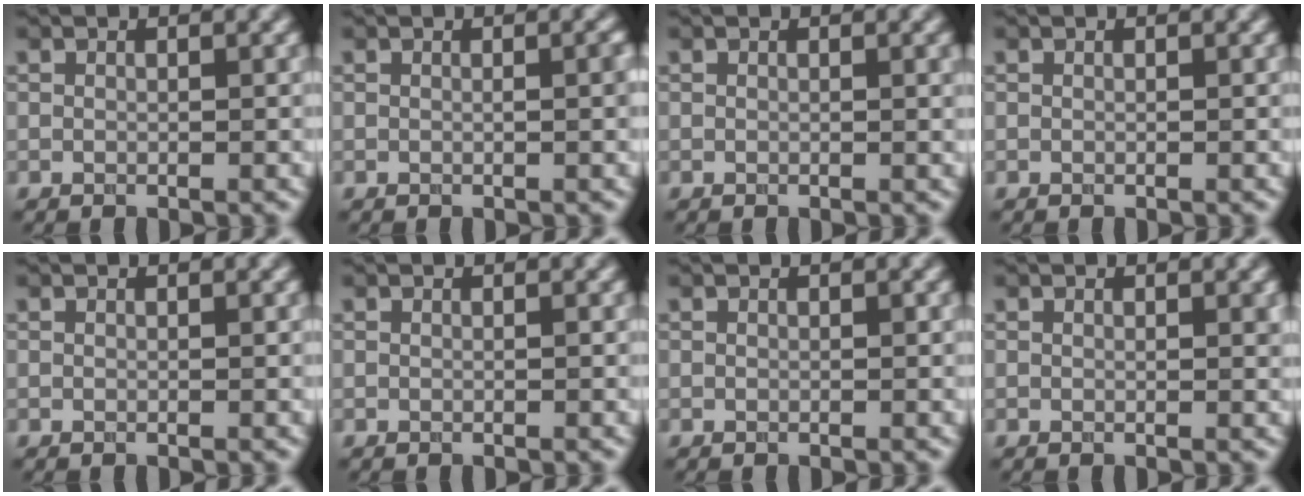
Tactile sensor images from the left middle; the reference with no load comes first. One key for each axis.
{"total": 1.0, "fx": 0.0, "fy": 0.2, "fz": 1.0, "tx": -0.012, "ty": 0.002, "tz": -0.001}
{"total": 0.7, "fx": 0.2, "fy": 0.1, "fz": 0.7, "tx": -0.007, "ty": 0.001, "tz": 0.001}
{"total": 0.0}
{"total": 0.0}
{"total": 0.0}
{"total": 0.0}
{"total": 0.5, "fx": 0.2, "fy": 0.2, "fz": 0.5, "tx": -0.003, "ty": -0.002, "tz": 0.003}